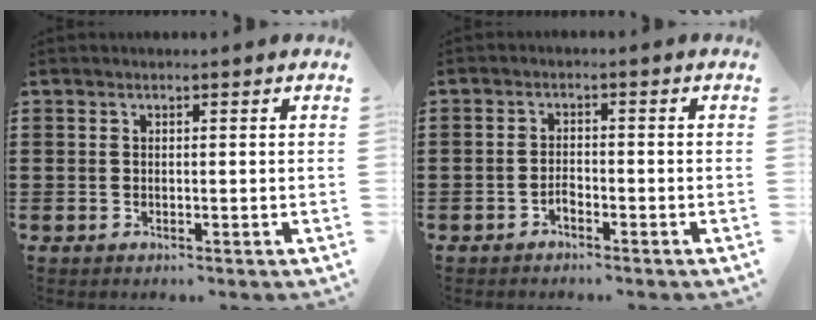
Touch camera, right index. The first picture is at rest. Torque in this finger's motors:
{"motor_torque": [1.16, 0.97, 0.00, -0.01]}